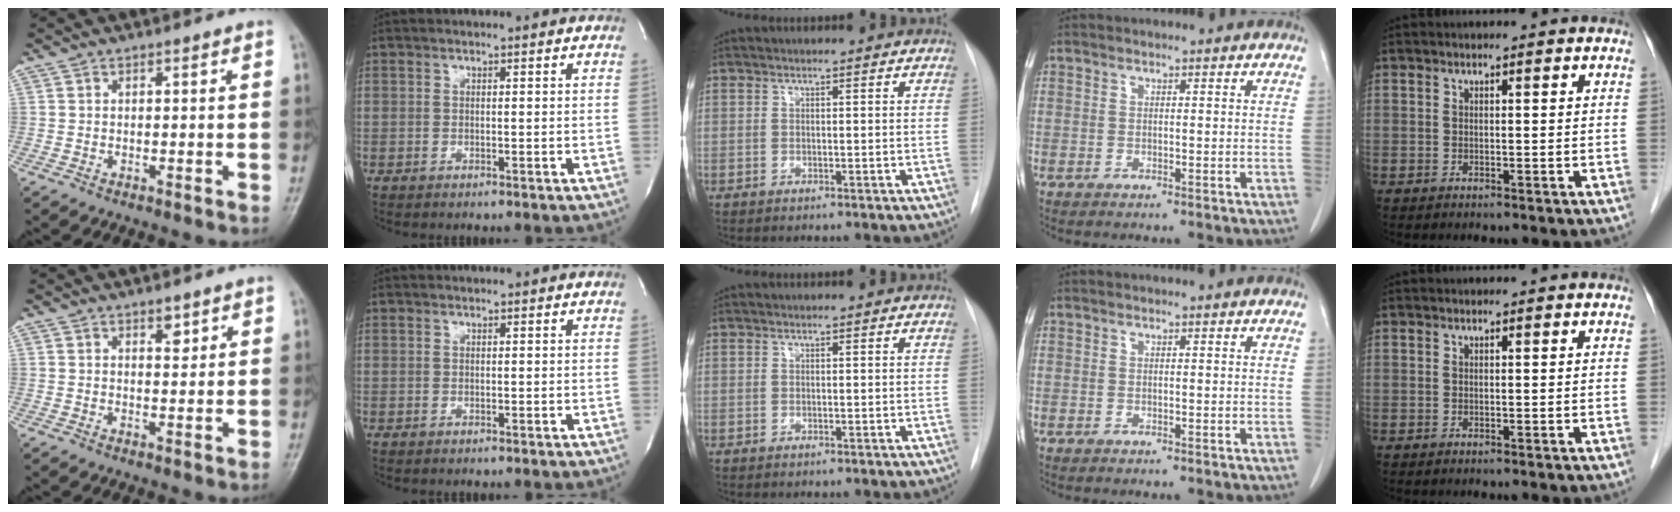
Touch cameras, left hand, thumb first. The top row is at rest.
{"thumb": {"total": 2.3, "force": [1.5, 1.2, 1.4], "torque": [-0.010, -0.009, 0.024]}}